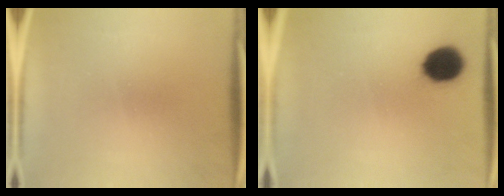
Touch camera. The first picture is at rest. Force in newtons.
{"total": 8.7}